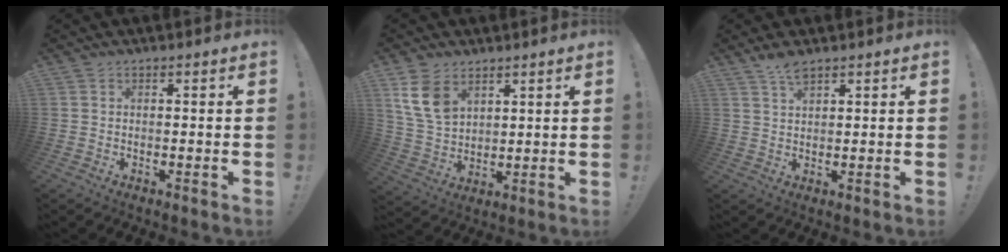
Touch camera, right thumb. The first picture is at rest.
{"total": 11.3, "force": [5.9, 7.7, 5.8], "torque": [-0.111, -0.019, 0.119]}
{"total": 4.0, "force": [3.0, 1.2, 2.3], "torque": [-0.049, -0.012, 0.054]}